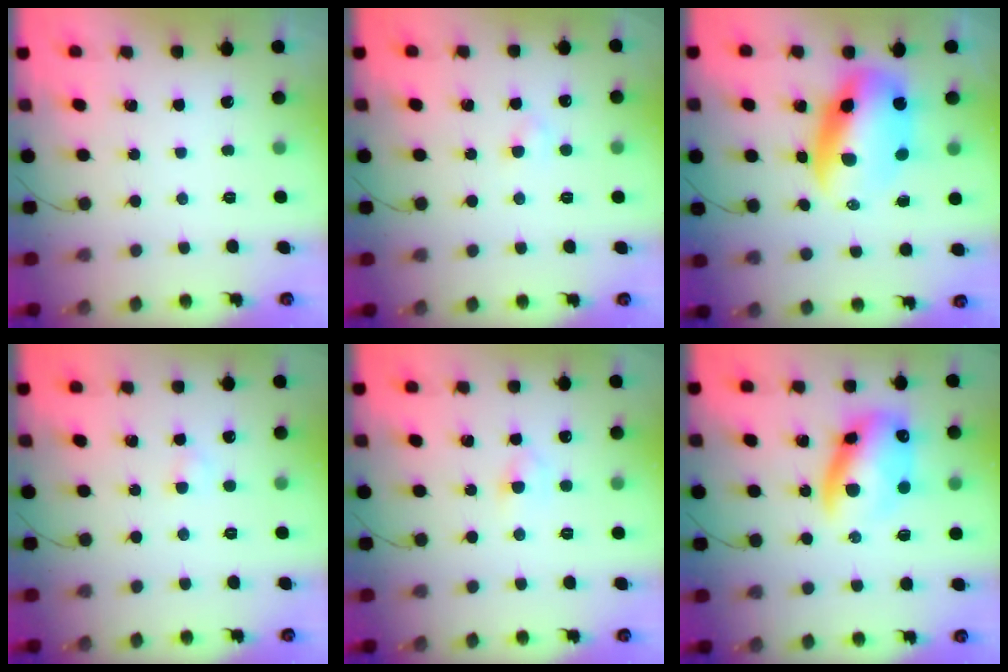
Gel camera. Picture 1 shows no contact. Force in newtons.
{"total": 1.8, "press": 1.6, "slide": 0.8}
{"total": 13.7, "press": 13.2, "slide": 3.6}
{"total": 2.3, "press": 2.1, "slide": 0.8}
{"total": 3.5, "press": 3.3, "slide": 1.1}
{"total": 13.9, "press": 13.5, "slide": 3.1}